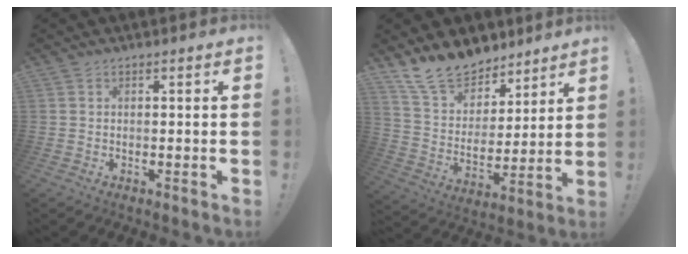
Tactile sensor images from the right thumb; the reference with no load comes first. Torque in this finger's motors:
{"motor_torque": [0.26, 2.45, 0.25, 0.25, 0.02]}